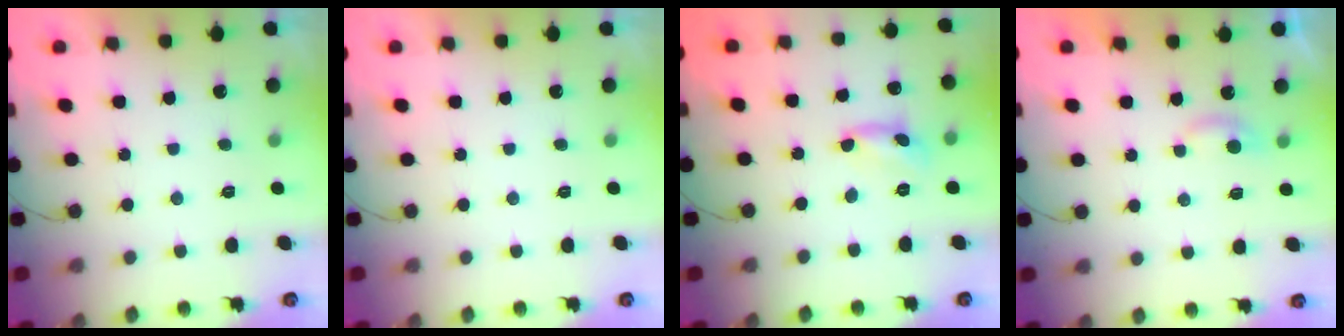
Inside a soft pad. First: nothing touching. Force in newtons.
{"total": 0.0}
{"total": 2.7, "press": 2.7, "slide": 0.1}
{"total": 2.8, "press": 2.8, "slide": 0.3}